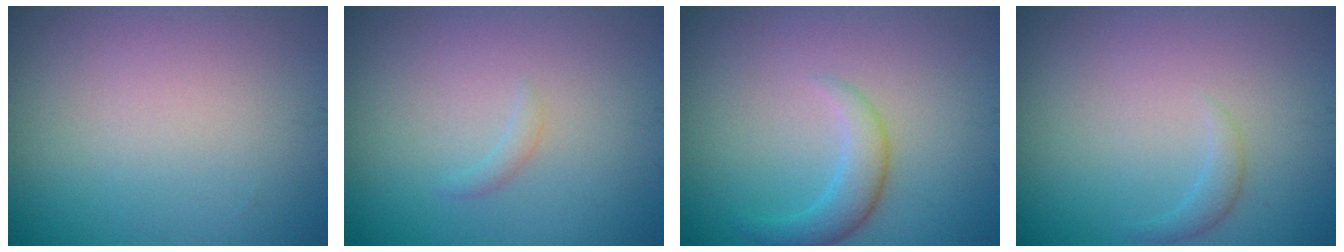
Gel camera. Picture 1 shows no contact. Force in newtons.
{"total": 0.7, "press": 0.7, "slide": 0.1}
{"total": 2.4, "press": 2.4, "slide": 0.1}
{"total": 1.0, "press": 1.0, "slide": 0.0}